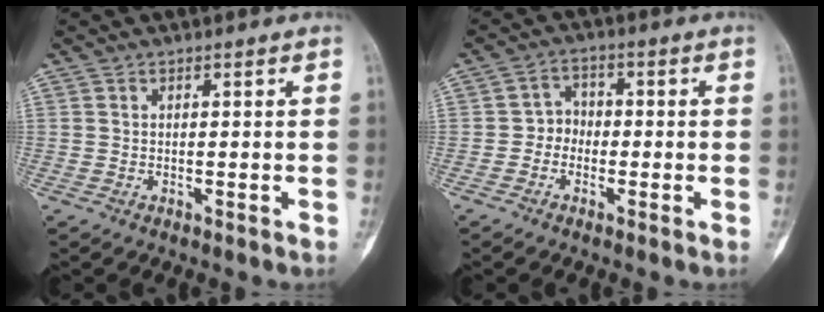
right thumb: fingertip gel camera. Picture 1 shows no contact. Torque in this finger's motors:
{"motor_torque": [-0.59, -0.06, 0.13, 0.11, -0.11]}